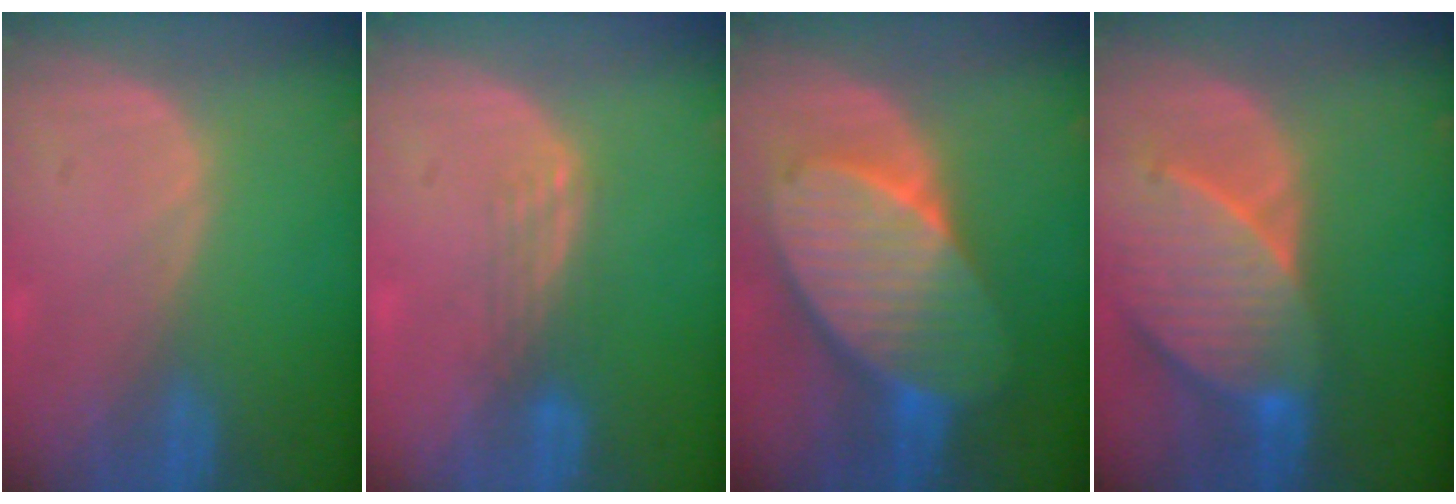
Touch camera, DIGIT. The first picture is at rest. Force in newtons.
{"total": 3.1, "press": 2.6, "slide": 1.7}
{"total": 10.8, "press": 10.8, "slide": 0.6}
{"total": 9.3, "press": 8.6, "slide": 3.6}